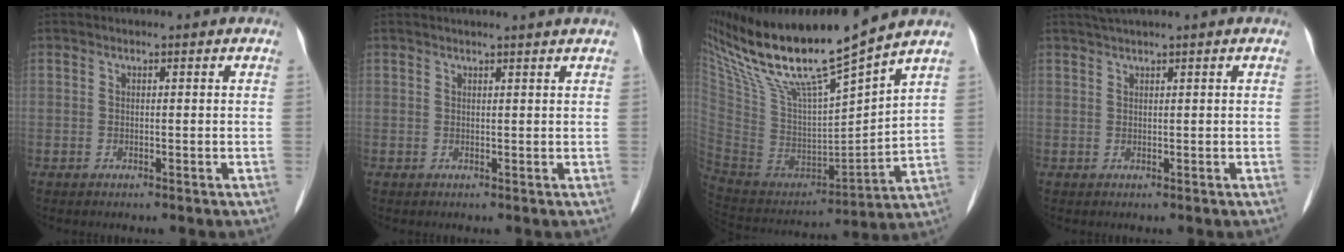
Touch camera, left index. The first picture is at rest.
{"total": 3.0, "force": [2.7, -0.6, 1.0], "torque": [-0.015, 0.005, 0.033]}
{"total": 20.5, "force": [16.2, 1.2, 12.5], "torque": [-0.230, 0.000, 0.311]}
{"total": 1.8, "force": [1.4, -0.4, 1.0], "torque": [-0.022, 0.012, 0.032]}